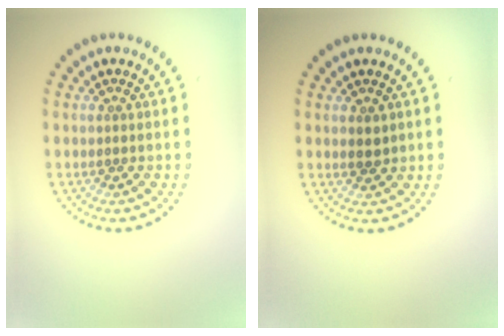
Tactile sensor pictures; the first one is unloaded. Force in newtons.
{"total": 1.2, "press": 1.2, "slide": 0.3}